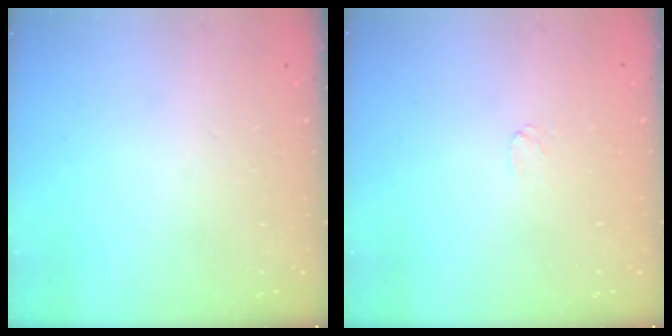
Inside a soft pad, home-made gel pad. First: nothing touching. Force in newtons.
{"total": 2.9, "press": 2.9, "slide": 0.3}